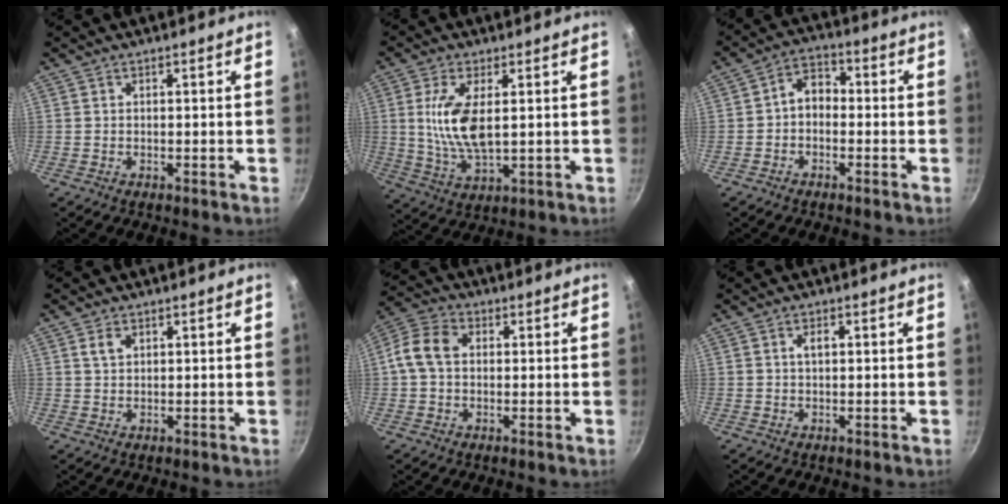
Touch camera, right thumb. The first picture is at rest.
{"total": 10.4, "force": [1.5, 4.3, 9.3], "torque": [-0.196, -0.016, 0.036]}
{"total": 5.6, "force": [-0.7, 4.1, 3.8], "torque": [-0.041, 0.025, -0.028]}
{"total": 2.4, "force": [1.1, 1.5, 1.5], "torque": [-0.024, -0.002, 0.024]}
{"total": 8.0, "force": [0.7, 5.8, 5.4], "torque": [-0.109, 0.025, 0.008]}
{"total": 1.8, "force": [0.4, 1.0, 1.5], "torque": [-0.028, 0.004, 0.007]}